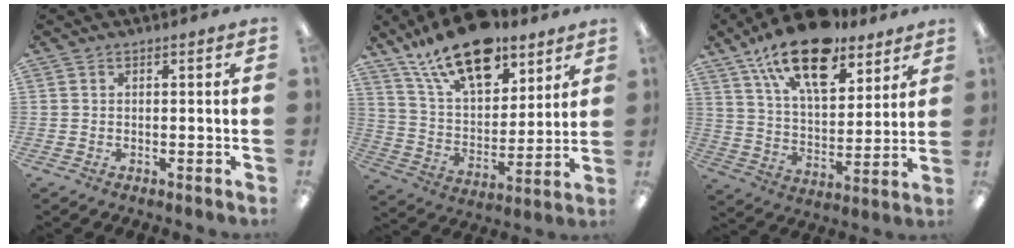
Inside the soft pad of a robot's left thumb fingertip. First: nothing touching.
{"total": 19.6, "force": [14.0, 8.7, 10.7], "torque": [-0.186, -0.073, 0.245]}
{"total": 20.3, "force": [13.9, 9.0, 11.7], "torque": [-0.194, -0.071, 0.243]}